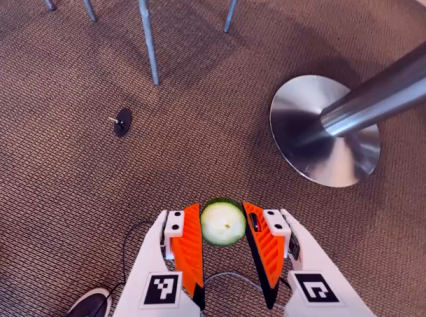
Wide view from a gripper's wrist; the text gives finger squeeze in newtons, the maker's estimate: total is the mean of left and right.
{"total": 7.4, "left": 7.5, "right": 7.3}